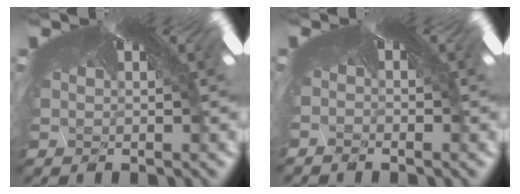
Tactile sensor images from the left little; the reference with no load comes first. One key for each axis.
{"total": 2.1, "fx": -1.9, "fy": -0.7, "fz": -0.3, "tx": 0.006, "ty": -0.018, "tz": -0.015}